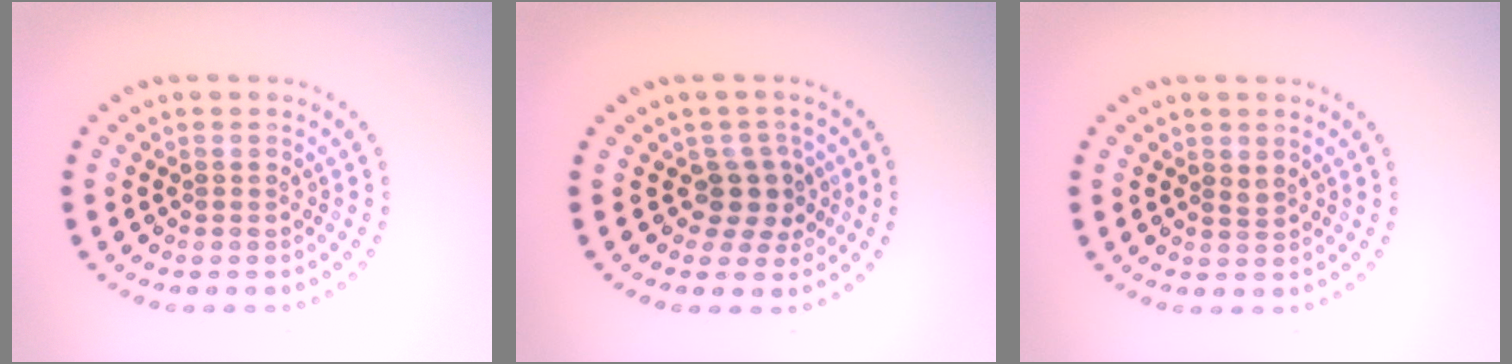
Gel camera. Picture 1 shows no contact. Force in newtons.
{"total": 2.6, "press": 1.9, "slide": 1.7}
{"total": 0.7, "press": 0.6, "slide": 0.3}